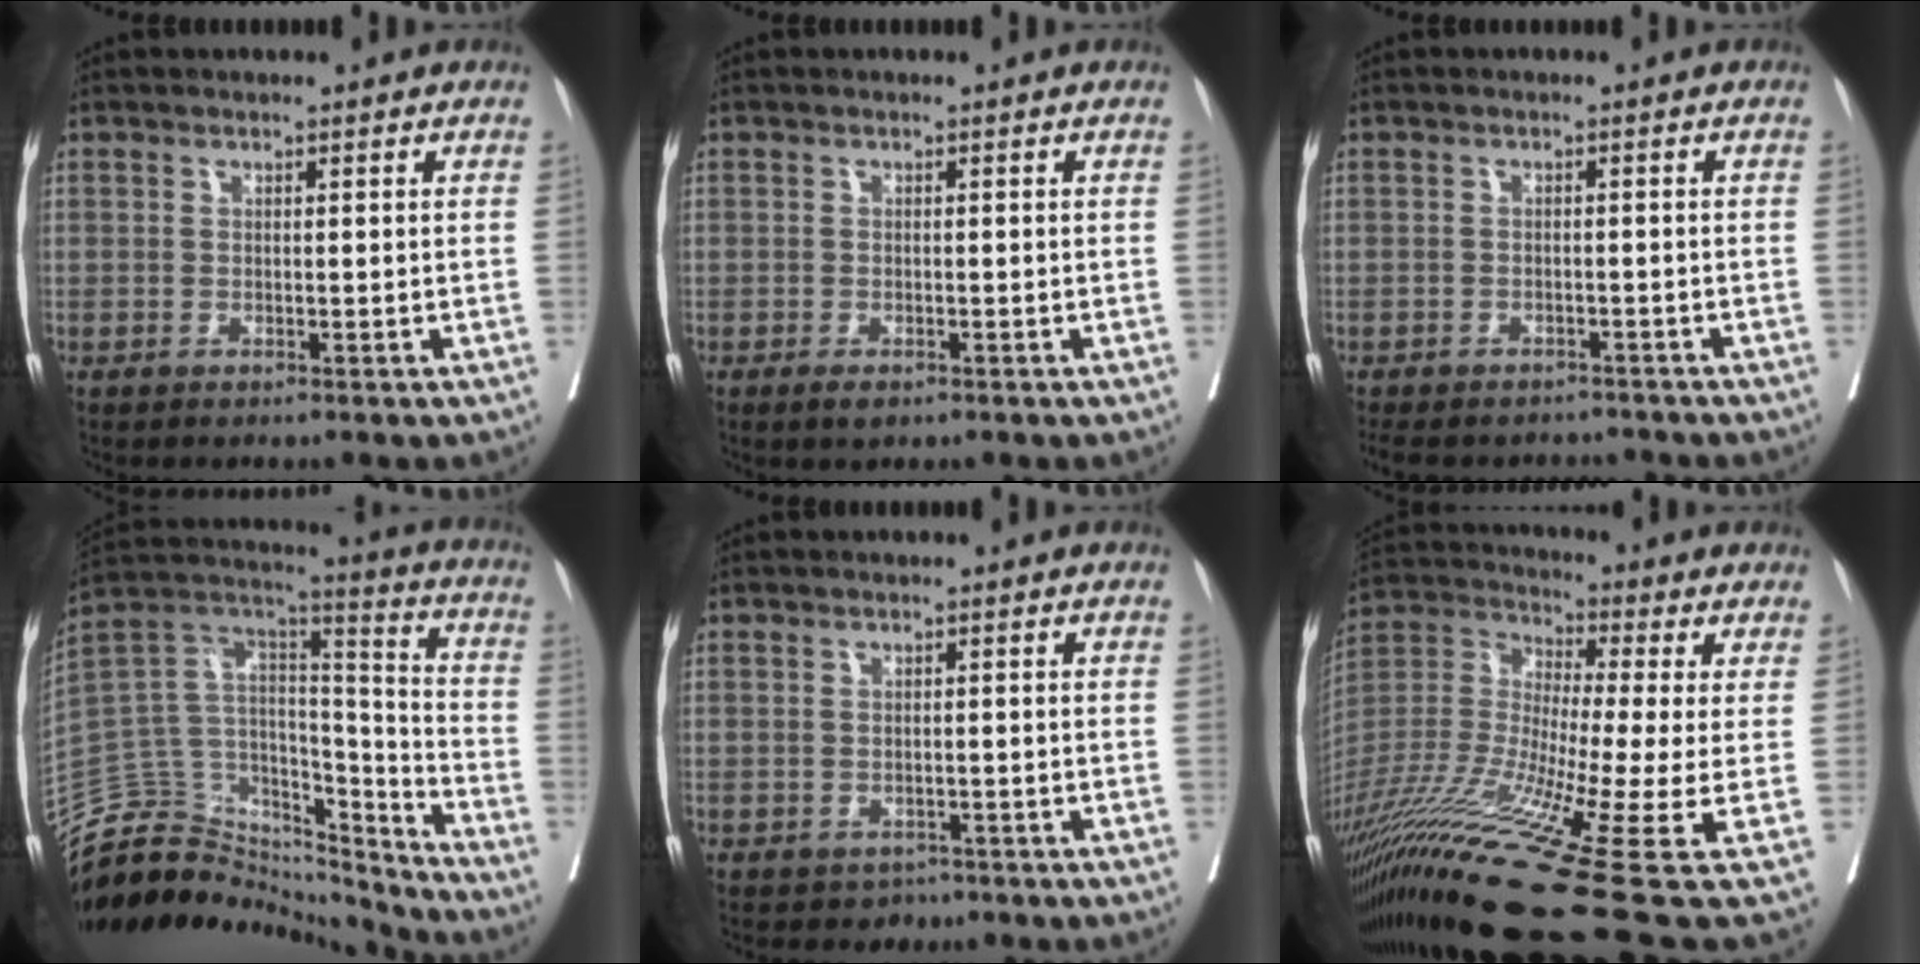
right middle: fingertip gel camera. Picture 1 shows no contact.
{"total": 1.9, "force": [-1.3, 0.7, 1.3], "torque": [-0.018, -0.002, -0.017]}
{"total": 10.8, "force": [-9.8, 3.5, 2.9], "torque": [-0.065, 0.002, -0.125]}
{"total": 23.2, "force": [-21.3, 7.9, 4.7], "torque": [-0.115, 0.069, -0.345]}
{"total": 2.2, "force": [-1.5, 1.6, 0.2], "torque": [-0.005, 0.004, -0.021]}
{"total": 22.9, "force": [-12.1, -0.4, 19.5], "torque": [-0.386, -0.056, -0.229]}